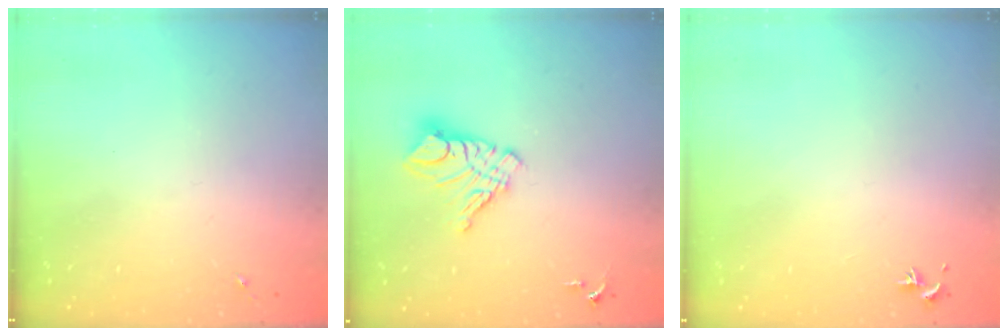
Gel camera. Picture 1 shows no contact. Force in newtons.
{"total": 12.1, "press": 12.0, "slide": 1.1}
{"total": 0.7, "press": 0.5, "slide": 0.4}